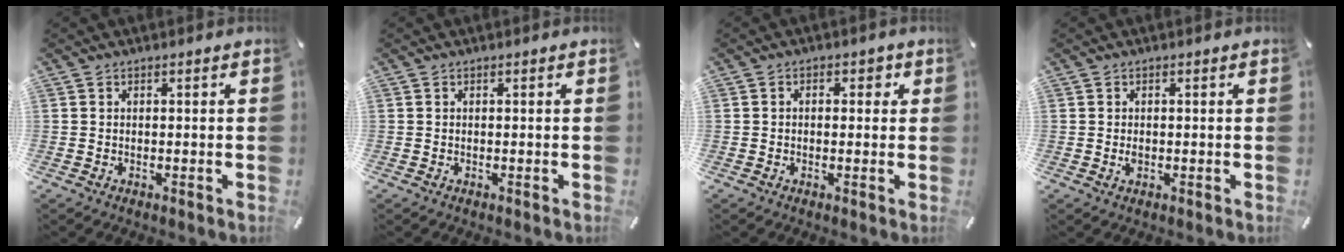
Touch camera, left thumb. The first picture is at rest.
{"total": 0.0}
{"total": 2.4, "force": [-0.2, 1.7, 1.6], "torque": [-0.018, 0.005, -0.010]}
{"total": 1.1, "force": [-0.1, 0.8, 0.7], "torque": [-0.015, 0.001, -0.002]}